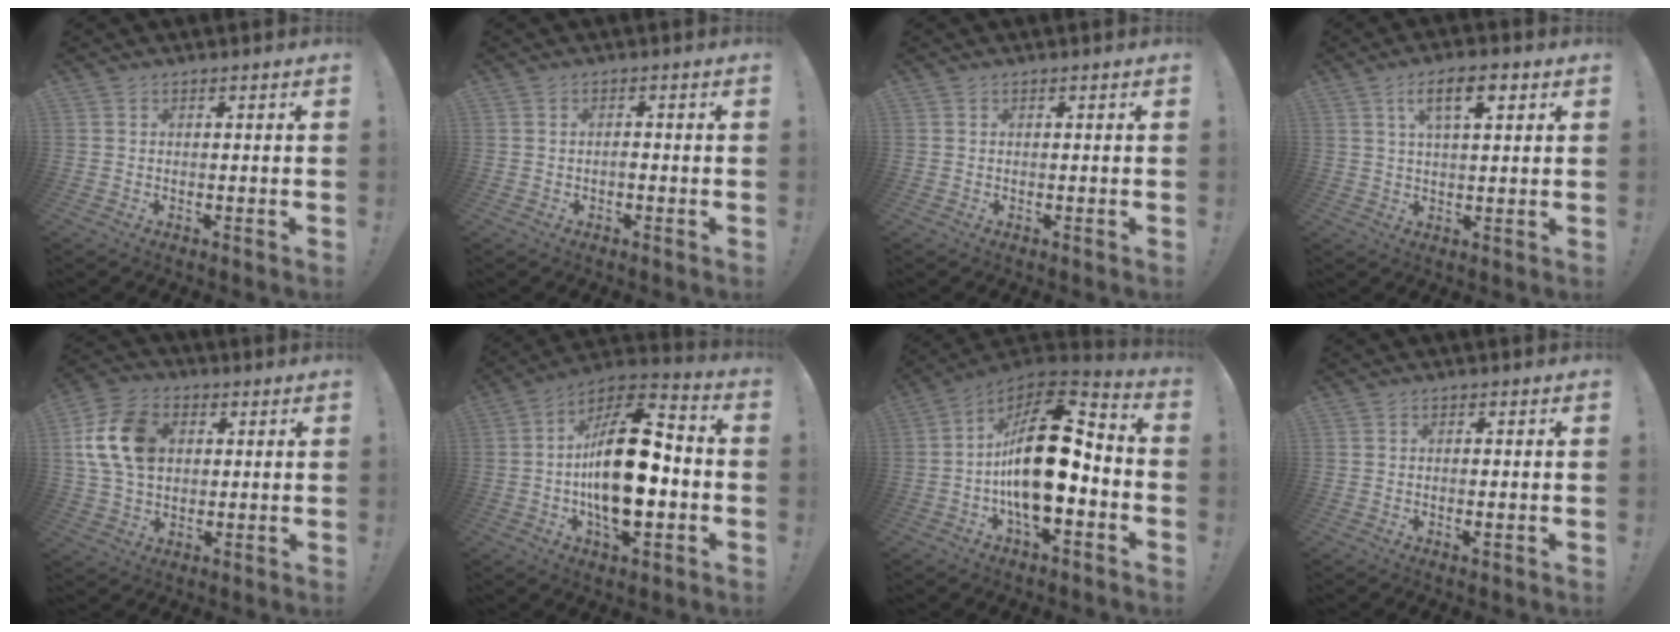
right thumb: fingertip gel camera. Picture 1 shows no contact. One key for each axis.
{"total": 1.4, "fx": -0.7, "fy": 0.9, "fz": 0.8, "tx": -0.016, "ty": 0.006, "tz": -0.012}
{"total": 0.0}
{"total": 8.8, "fx": 3.8, "fy": 3.2, "fz": 7.2, "tx": -0.113, "ty": -0.002, "tz": 0.061}
{"total": 15.7, "fx": 3.2, "fy": 11.4, "fz": 10.2, "tx": -0.178, "ty": -0.001, "tz": 0.062}
{"total": 22.4, "fx": -2.7, "fy": 10.5, "fz": 19.6, "tx": -0.338, "ty": 0.012, "tz": -0.046}
{"total": 22.5, "fx": -1.6, "fy": 10.8, "fz": 19.6, "tx": -0.333, "ty": 0.013, "tz": -0.025}
{"total": 1.1, "fx": -0.1, "fy": 0.0, "fz": 1.1, "tx": -0.011, "ty": -0.004, "tz": -0.004}